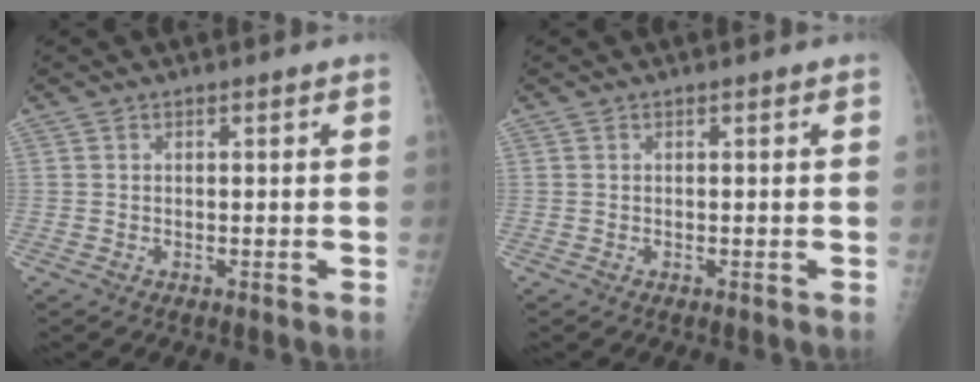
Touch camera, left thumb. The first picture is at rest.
{"total": 0.0}